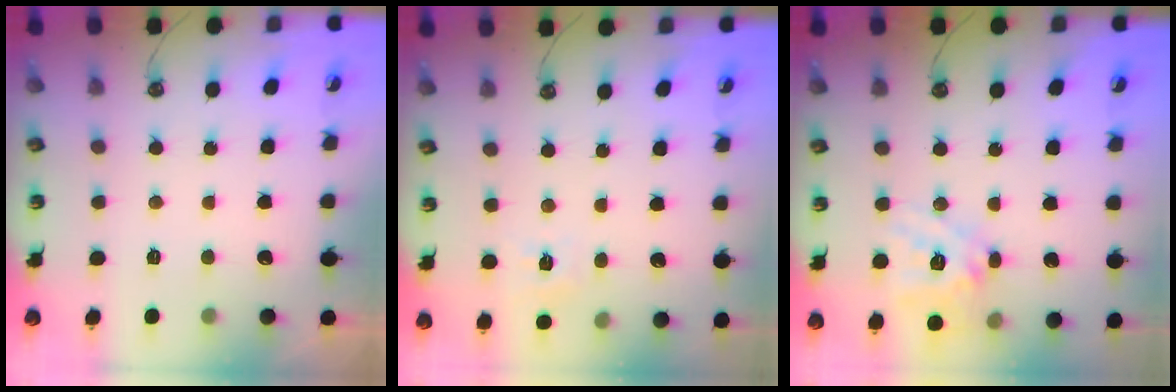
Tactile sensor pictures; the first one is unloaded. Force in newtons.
{"total": 5.5, "press": 5.5, "slide": 0.6}
{"total": 14.8, "press": 14.6, "slide": 2.1}